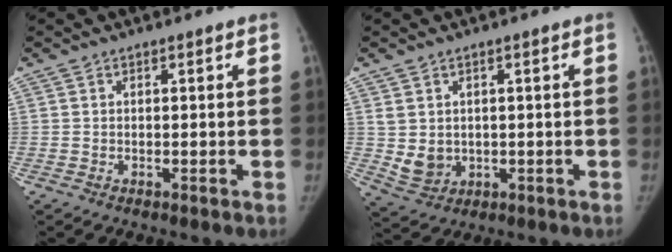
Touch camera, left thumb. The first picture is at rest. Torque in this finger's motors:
{"motor_torque": [0.34, 0.27, 0.32, -0.57, 0.14]}